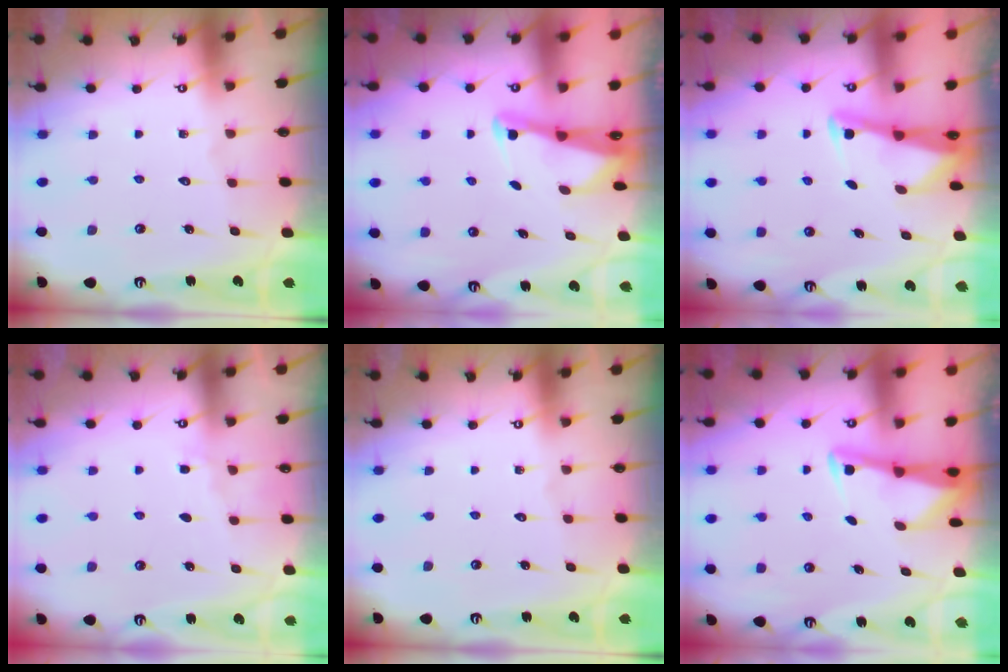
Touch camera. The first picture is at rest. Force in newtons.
{"total": 2.5, "press": 2.5, "slide": 0.2}
{"total": 2.8, "press": 2.8, "slide": 0.2}
{"total": 3.9, "press": 3.8, "slide": 0.6}
{"total": 0.0}
{"total": 3.3, "press": 3.3, "slide": 0.3}